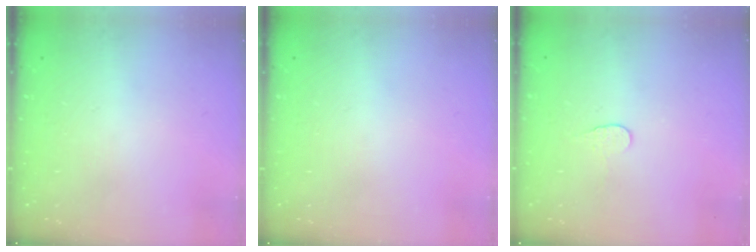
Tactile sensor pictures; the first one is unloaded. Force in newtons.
{"total": 0.0}
{"total": 3.9, "press": 3.9, "slide": 0.4}